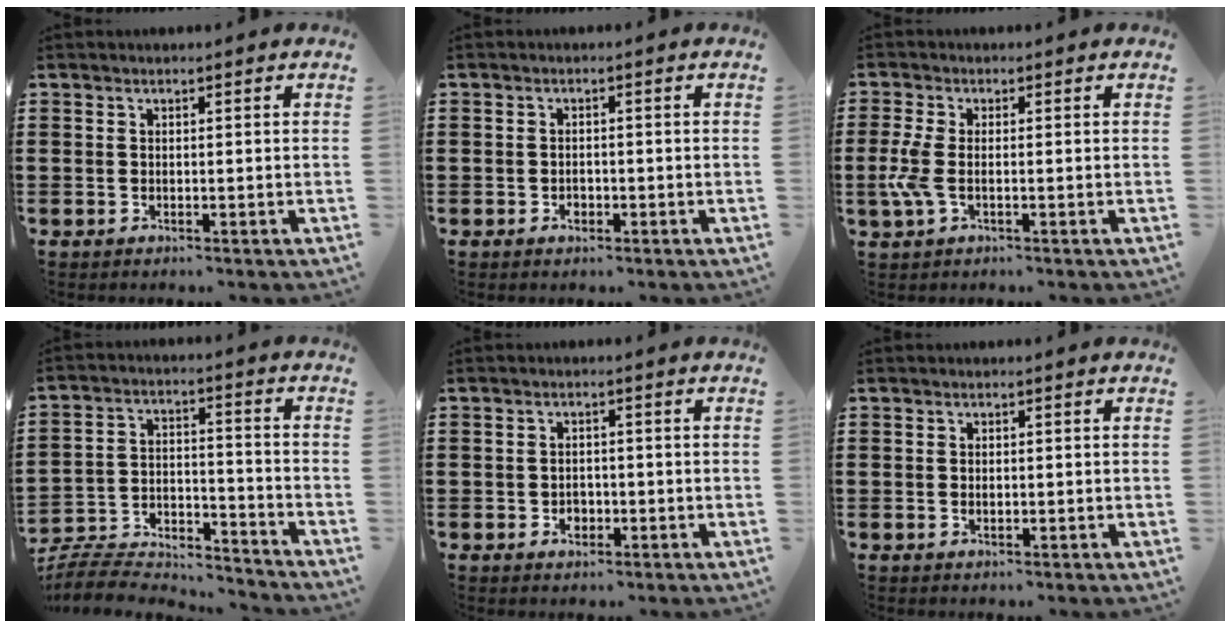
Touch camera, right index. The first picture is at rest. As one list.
[{"total": 1.2, "force": [-0.7, 0.9, 0.6], "torque": [-0.013, 0.001, -0.014]}, {"total": 4.1, "force": [-0.9, 1.8, 3.6], "torque": [-0.092, -0.007, -0.023]}, {"total": 6.7, "force": [-6.5, 1.0, 1.3], "torque": [-0.034, 0.000, -0.134]}, {"total": 2.0, "force": [-0.8, 1.6, 0.9], "torque": [-0.020, 0.004, -0.018]}, {"total": 0.8, "force": [-0.1, 0.4, 0.6], "torque": [-0.012, 0.003, -0.003]}]